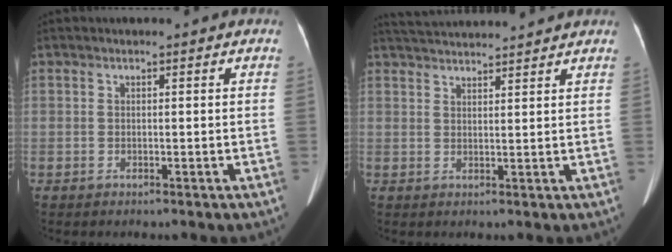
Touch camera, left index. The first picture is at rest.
{"total": 9.0, "force": [8.6, 0.1, 2.7], "torque": [-0.053, 0.030, 0.130]}